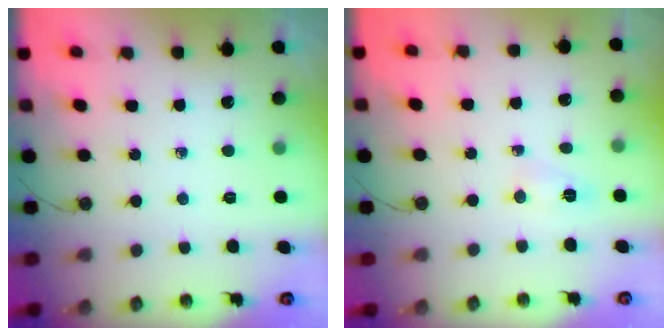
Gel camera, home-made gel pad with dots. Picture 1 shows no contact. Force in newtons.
{"total": 3.1, "press": 2.9, "slide": 1.1}